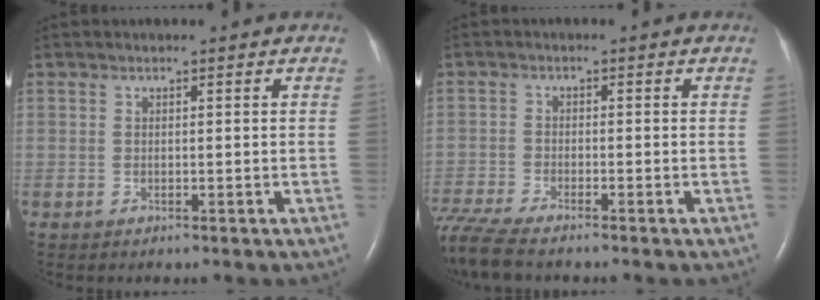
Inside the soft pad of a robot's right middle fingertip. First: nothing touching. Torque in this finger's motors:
{"motor_torque": [0.74, -0.79, 0.09, 0.05]}